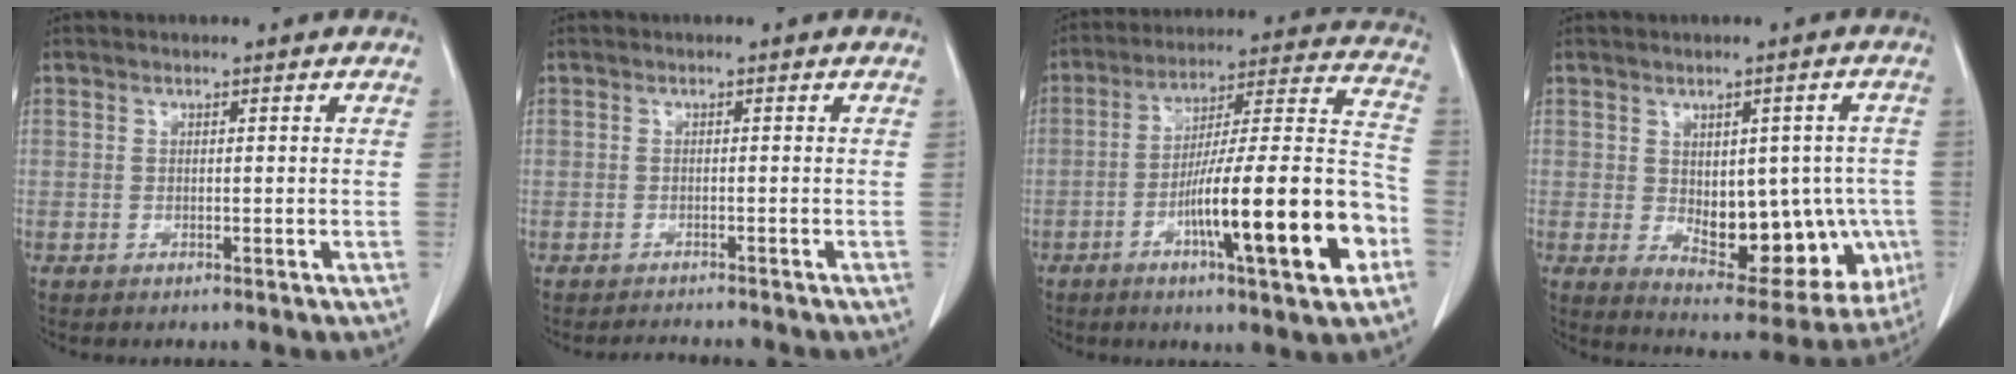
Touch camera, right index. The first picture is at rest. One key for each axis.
{"total": 2.5, "fx": -2.3, "fy": 0.9, "fz": 0.1, "tx": -0.002, "ty": -0.005, "tz": -0.038}
{"total": 20.9, "fx": -7.5, "fy": 1.6, "fz": 19.5, "tx": -0.280, "ty": 0.006, "tz": -0.116}
{"total": 15.2, "fx": -1.9, "fy": 7.8, "fz": 12.9, "tx": -0.167, "ty": 0.006, "tz": 0.001}